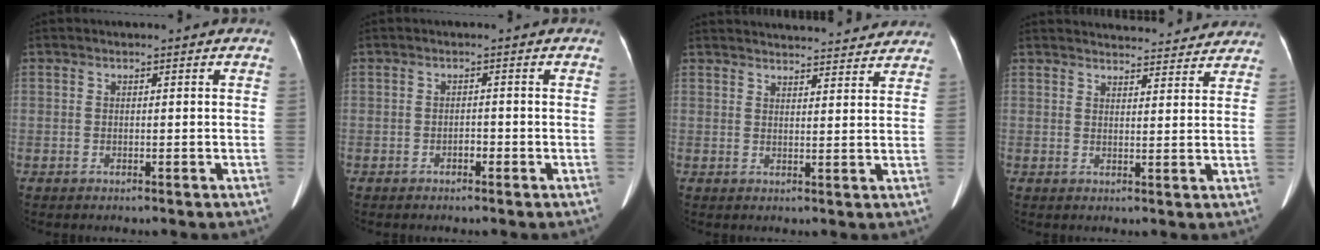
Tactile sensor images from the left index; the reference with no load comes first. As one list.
[{"total": 1.1, "force": [-1.0, 0.2, 0.4], "torque": [0.003, -0.004, -0.014]}, {"total": 19.2, "force": [18.3, 2.7, 4.9], "torque": [-0.061, 0.003, 0.228]}, {"total": 16.1, "force": [15.5, 2.8, 3.3], "torque": [-0.023, -0.001, 0.181]}]